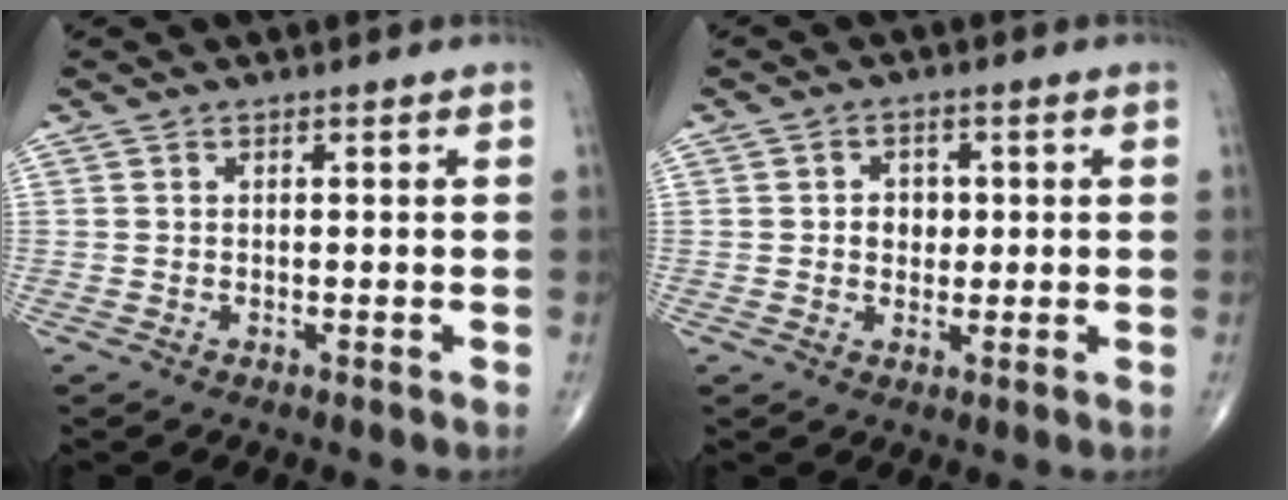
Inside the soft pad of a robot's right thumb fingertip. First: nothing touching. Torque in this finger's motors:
{"motor_torque": [-0.32, 0.41, 0.27, 0.20, 0.04]}